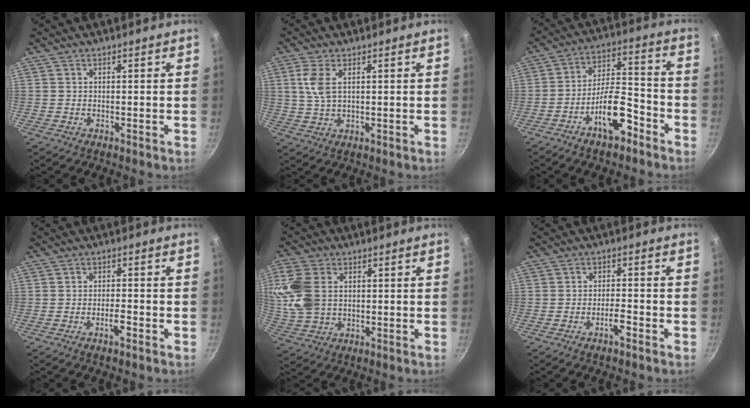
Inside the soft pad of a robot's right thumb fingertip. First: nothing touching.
{"total": 5.4, "force": [1.7, 2.6, 4.4], "torque": [-0.093, -0.003, 0.035]}
{"total": 11.6, "force": [-6.5, 4.6, 8.4], "torque": [-0.126, 0.059, -0.107]}
{"total": 2.8, "force": [-1.4, 0.8, 2.2], "torque": [-0.037, 0.014, -0.025]}
{"total": 10.7, "force": [1.9, 7.6, 7.3], "torque": [-0.146, 0.000, 0.041]}
{"total": 3.1, "force": [-1.8, 0.8, 2.4], "torque": [-0.041, 0.018, -0.033]}